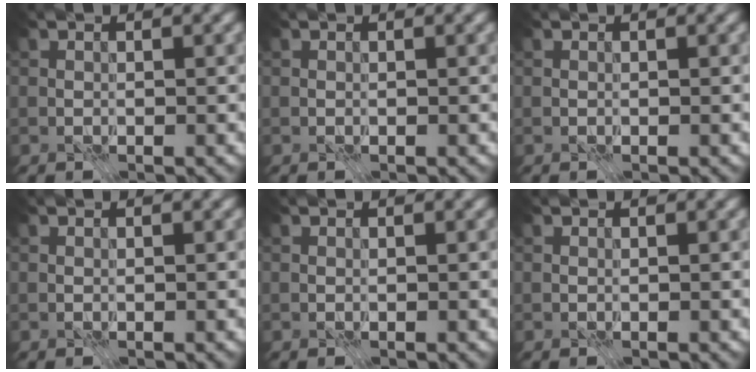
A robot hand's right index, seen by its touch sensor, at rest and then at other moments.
{"total": 0.0}
{"total": 0.0}
{"total": 0.0}
{"total": 0.0}
{"total": 0.0}